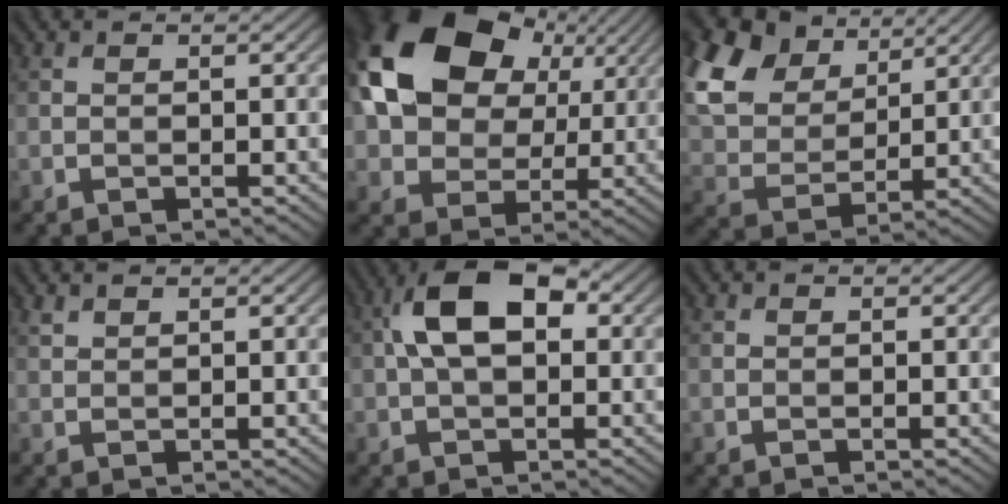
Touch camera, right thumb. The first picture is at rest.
{"total": 17.9, "force": [5.8, 12.9, 10.9], "torque": [-0.226, 0.026, 0.108]}
{"total": 16.2, "force": [8.3, 10.5, 9.1], "torque": [-0.270, 0.046, 0.167]}
{"total": 1.0, "force": [0.9, 0.3, 0.3], "torque": [-0.011, 0.002, 0.023]}
{"total": 9.0, "force": [1.6, 5.0, 7.3], "torque": [-0.140, 0.017, 0.018]}
{"total": 0.5, "force": [0.3, 0.4, 0.1], "torque": [0.000, -0.001, 0.008]}